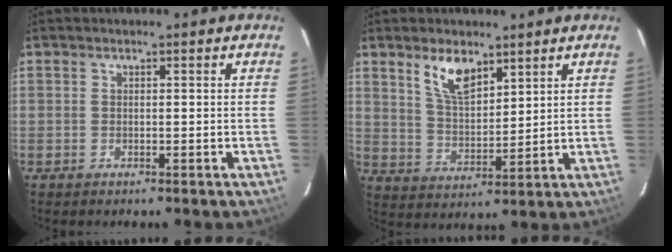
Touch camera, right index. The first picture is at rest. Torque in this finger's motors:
{"motor_torque": [0.74, 0.70, 0.22, 0.05]}